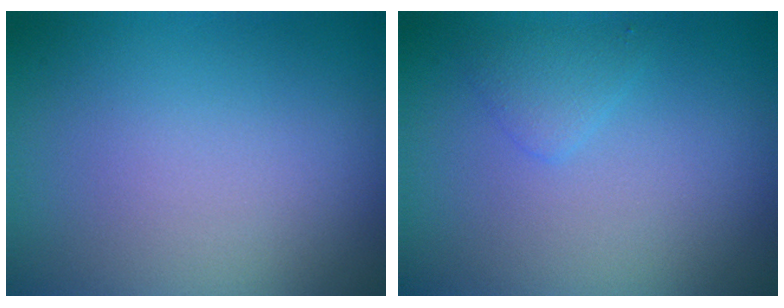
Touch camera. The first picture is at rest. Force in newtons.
{"total": 1.3, "press": 1.3, "slide": 0.1}